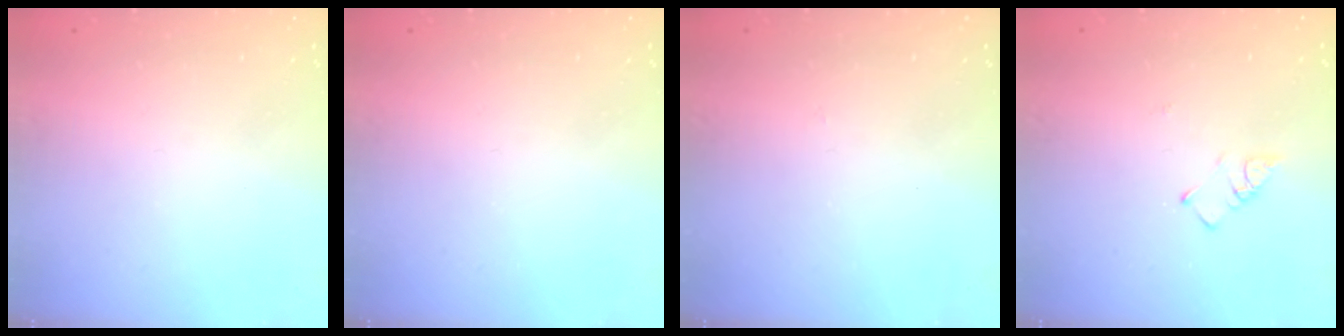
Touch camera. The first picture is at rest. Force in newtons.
{"total": 0.0}
{"total": 2.8, "press": 2.8, "slide": 0.4}
{"total": 3.5, "press": 3.5, "slide": 0.4}